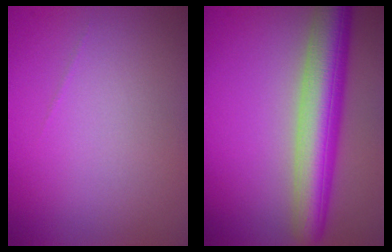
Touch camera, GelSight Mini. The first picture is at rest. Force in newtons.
{"total": 7.5, "press": 7.5, "slide": 0.1}